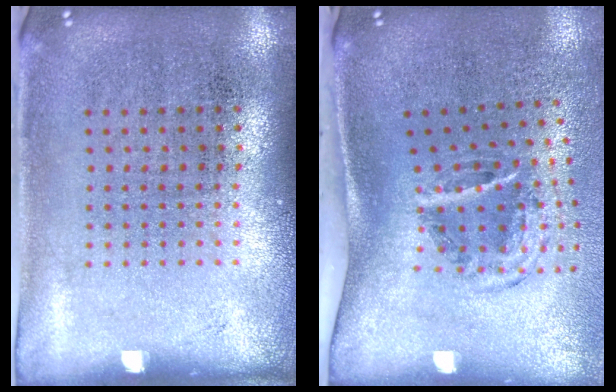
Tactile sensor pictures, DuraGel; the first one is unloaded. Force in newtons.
{"total": 2.0, "press": 1.2, "slide": 1.6}